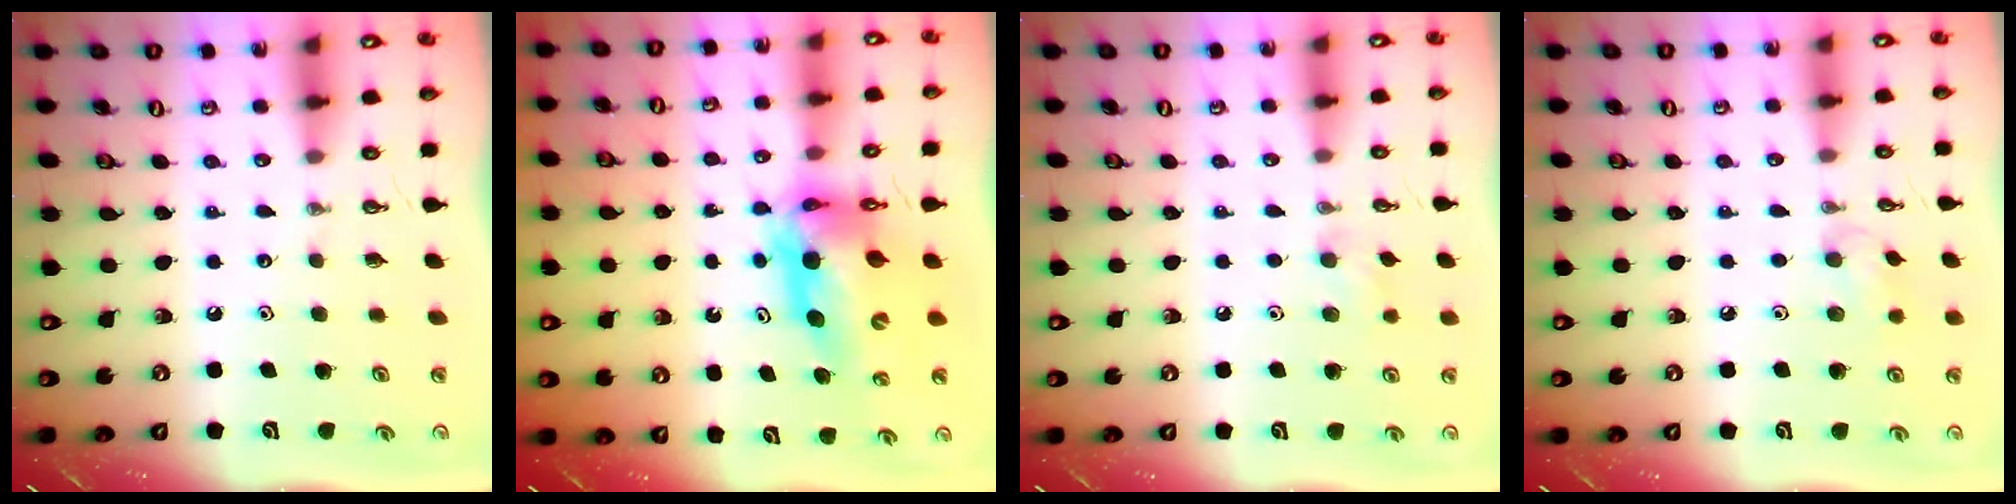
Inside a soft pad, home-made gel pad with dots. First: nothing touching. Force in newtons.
{"total": 12.2, "press": 12.2, "slide": 1.1}
{"total": 7.0, "press": 6.9, "slide": 1.2}
{"total": 8.3, "press": 8.0, "slide": 2.2}